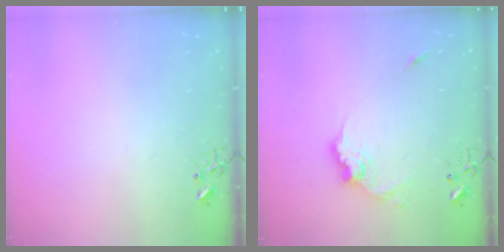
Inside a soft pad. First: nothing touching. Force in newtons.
{"total": 11.5, "press": 11.5, "slide": 0.8}